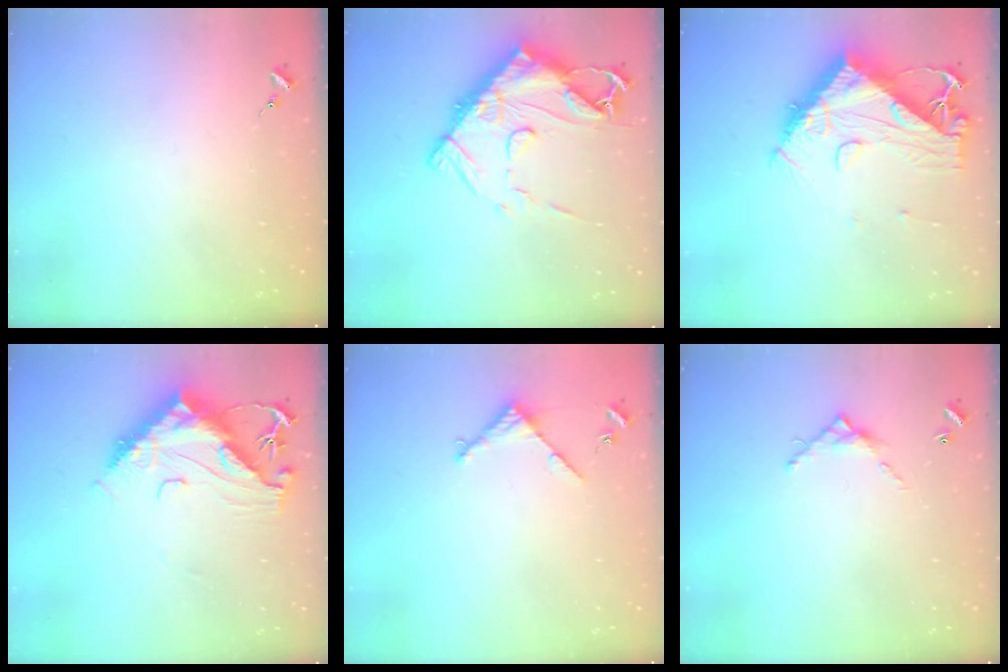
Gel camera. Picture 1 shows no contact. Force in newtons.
{"total": 19.3, "press": 19.2, "slide": 1.9}
{"total": 13.9, "press": 13.8, "slide": 1.3}
{"total": 14.6, "press": 14.5, "slide": 1.5}
{"total": 3.4, "press": 3.4, "slide": 0.4}
{"total": 7.0, "press": 7.0, "slide": 0.2}